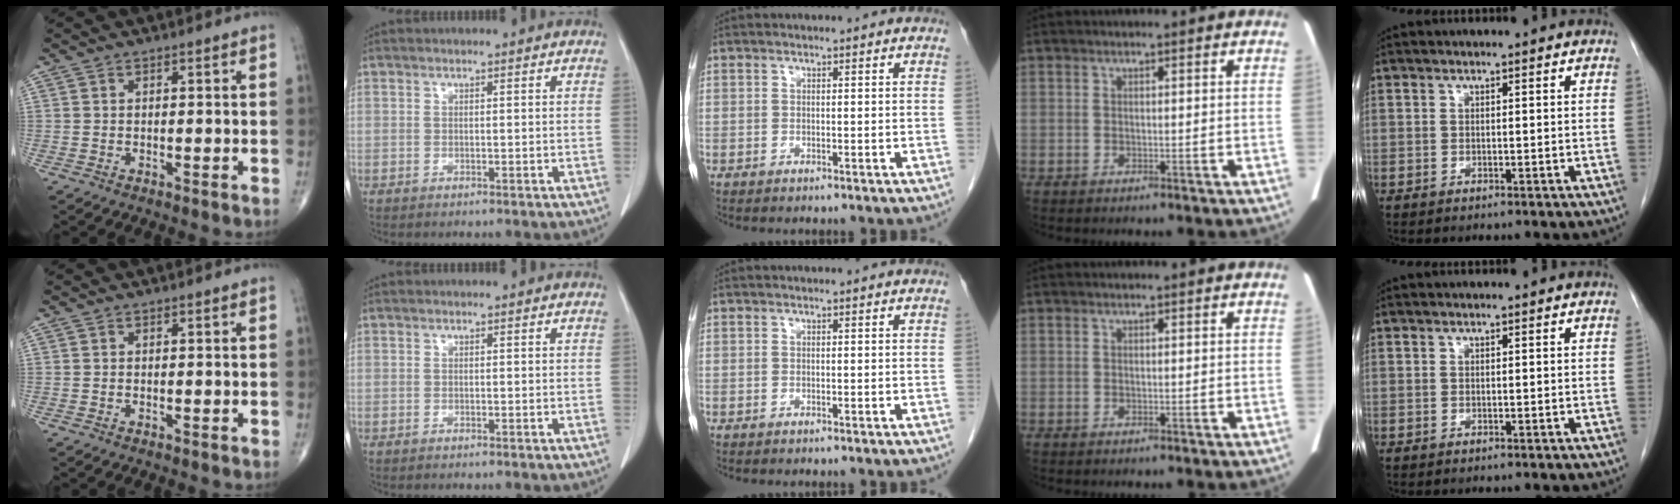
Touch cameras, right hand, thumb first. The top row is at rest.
{}